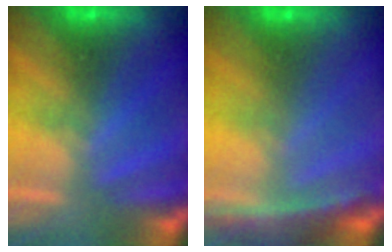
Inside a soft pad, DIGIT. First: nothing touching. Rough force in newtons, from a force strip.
{"total": 9.6}